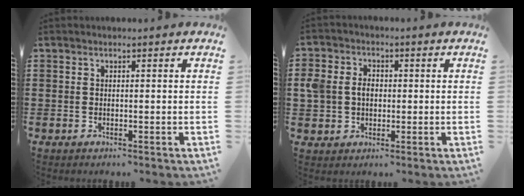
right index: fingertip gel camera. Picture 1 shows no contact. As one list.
[{"total": 4.6, "force": [0.0, 3.9, 2.5], "torque": [-0.072, 0.009, -0.007]}]